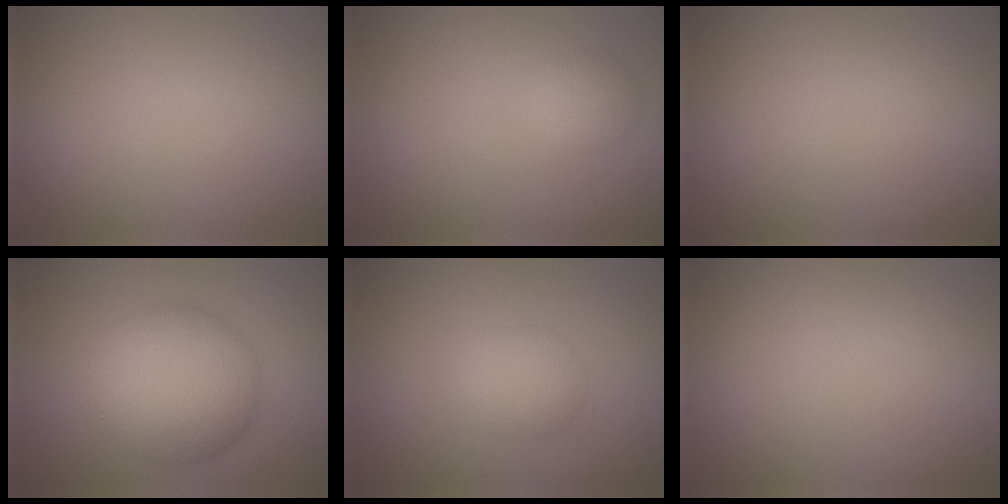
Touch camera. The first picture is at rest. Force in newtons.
{"total": 1.5, "press": 1.5, "slide": 0.0}
{"total": 0.0}
{"total": 8.7, "press": 8.7, "slide": 0.2}
{"total": 2.5, "press": 2.5, "slide": 0.1}
{"total": 0.0}